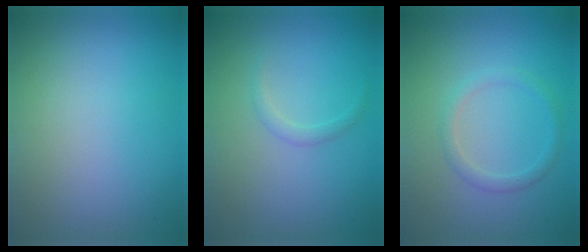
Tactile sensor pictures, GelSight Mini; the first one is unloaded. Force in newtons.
{"total": 0.9, "press": 0.9, "slide": 0.0}
{"total": 1.5, "press": 1.5, "slide": 0.1}